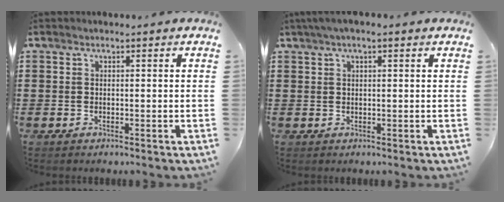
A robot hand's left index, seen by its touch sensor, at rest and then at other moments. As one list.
[{"total": 1.8, "force": [0.8, 0.2, 1.6], "torque": [-0.031, 0.002, 0.013]}]